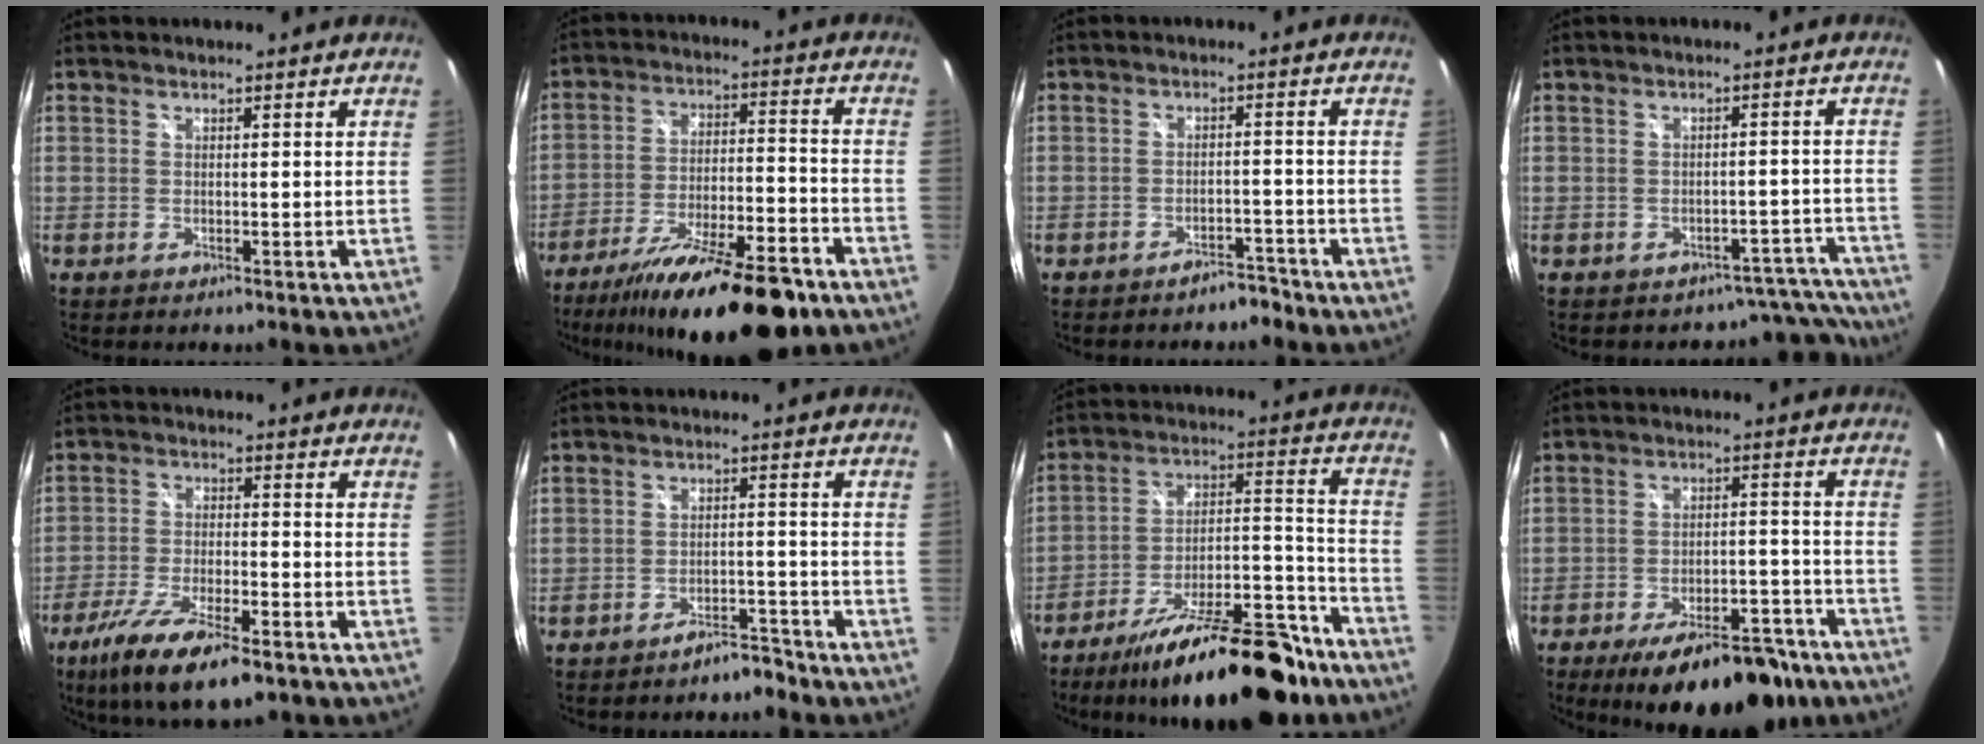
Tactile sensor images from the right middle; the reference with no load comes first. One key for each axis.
{"total": 22.0, "fx": -16.4, "fy": 5.2, "fz": 13.7, "tx": -0.238, "ty": -0.034, "tz": -0.252}
{"total": 3.5, "fx": -3.1, "fy": 1.3, "fz": 0.9, "tx": -0.021, "ty": 0.007, "tz": -0.041}
{"total": 9.3, "fx": -8.7, "fy": 3.3, "fz": -0.5, "tx": 0.027, "ty": 0.041, "tz": -0.103}
{"total": 14.0, "fx": -9.4, "fy": 3.9, "fz": 9.6, "tx": -0.206, "ty": -0.042, "tz": -0.168}
{"total": 4.0, "fx": -3.7, "fy": 1.0, "fz": 1.0, "tx": -0.025, "ty": 0.008, "tz": -0.051}
{"total": 23.5, "fx": -17.6, "fy": 7.4, "fz": 13.7, "tx": -0.214, "ty": 0.004, "tz": -0.256}
{"total": 17.4, "fx": -13.2, "fy": 6.1, "fz": 9.5, "tx": -0.148, "ty": -0.007, "tz": -0.178}